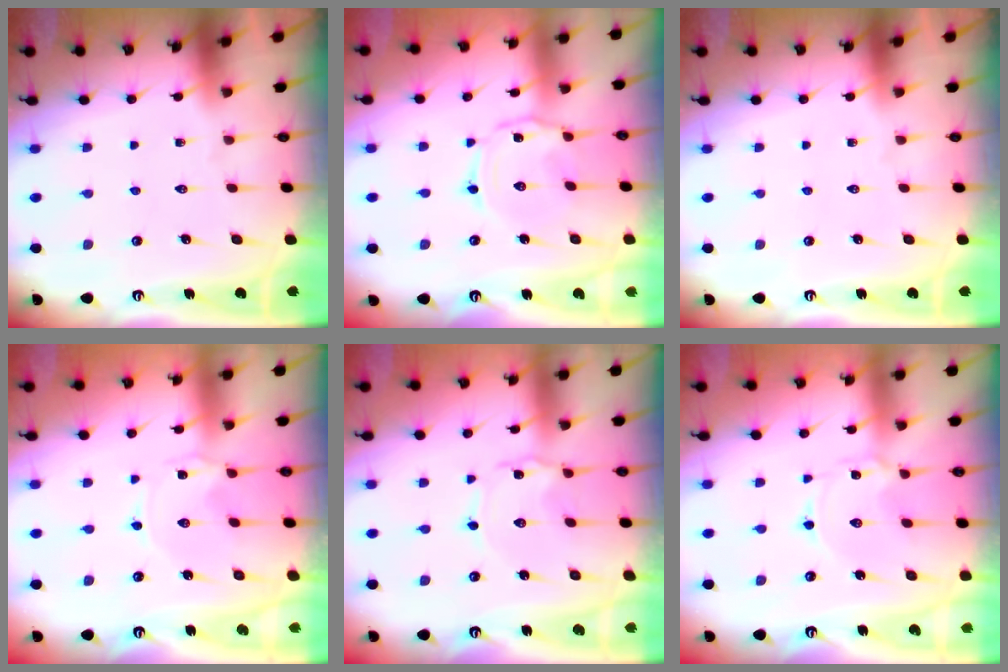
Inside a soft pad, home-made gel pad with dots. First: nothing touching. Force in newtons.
{"total": 2.5, "press": 2.4, "slide": 0.4}
{"total": 0.0}
{"total": 0.0}
{"total": 1.0, "press": 1.0, "slide": 0.1}
{"total": 0.8, "press": 0.8, "slide": 0.1}